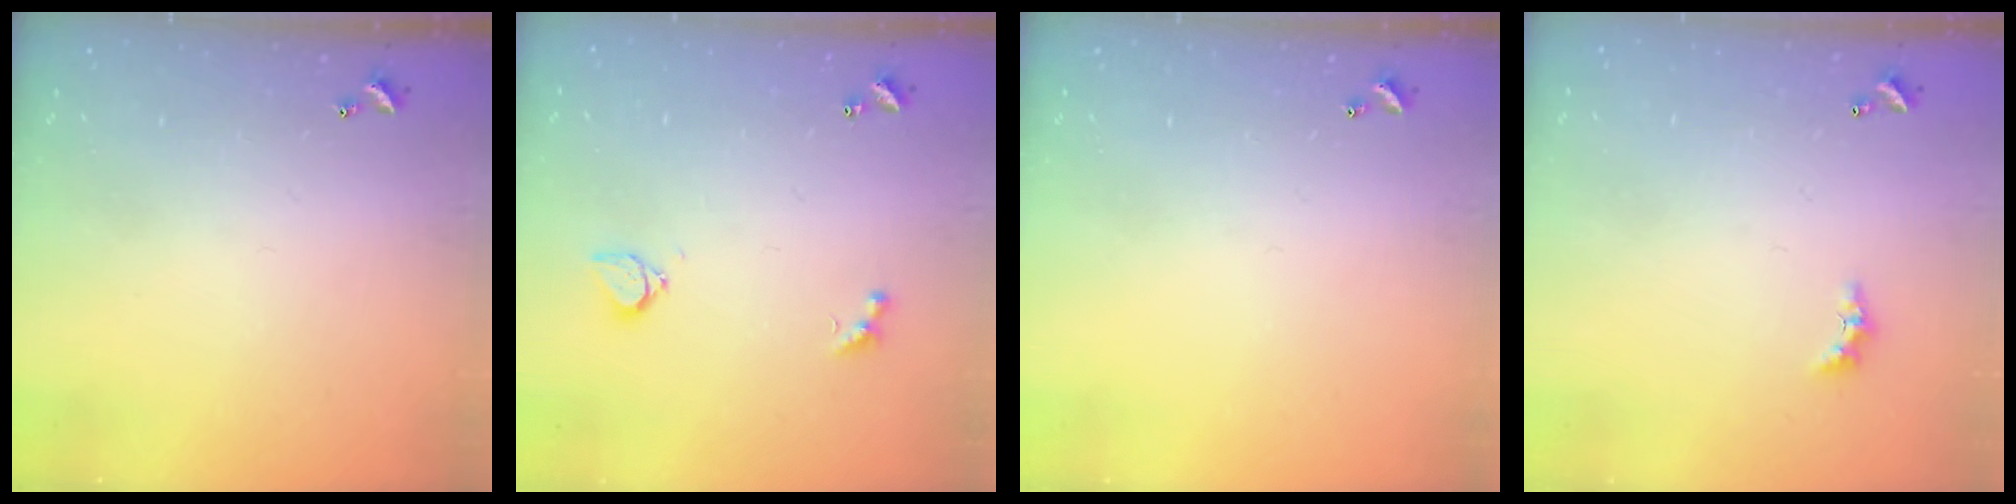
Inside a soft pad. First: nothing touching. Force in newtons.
{"total": 4.3, "press": 4.2, "slide": 0.8}
{"total": 0.0}
{"total": 2.2, "press": 2.2, "slide": 0.6}